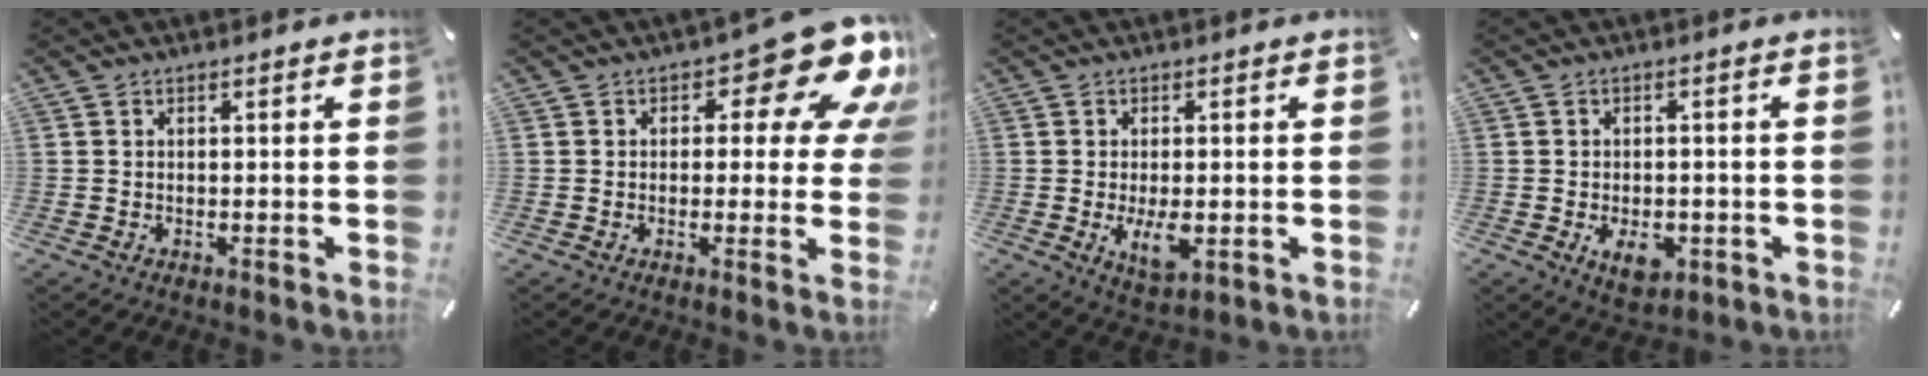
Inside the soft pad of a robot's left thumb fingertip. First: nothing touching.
{"total": 14.2, "force": [7.2, 6.5, 10.4], "torque": [-0.129, -0.050, 0.120]}
{"total": 6.5, "force": [-1.2, 3.2, 5.6], "torque": [-0.109, -0.015, -0.026]}
{"total": 6.6, "force": [-2.1, 4.3, 4.6], "torque": [-0.074, 0.001, -0.038]}